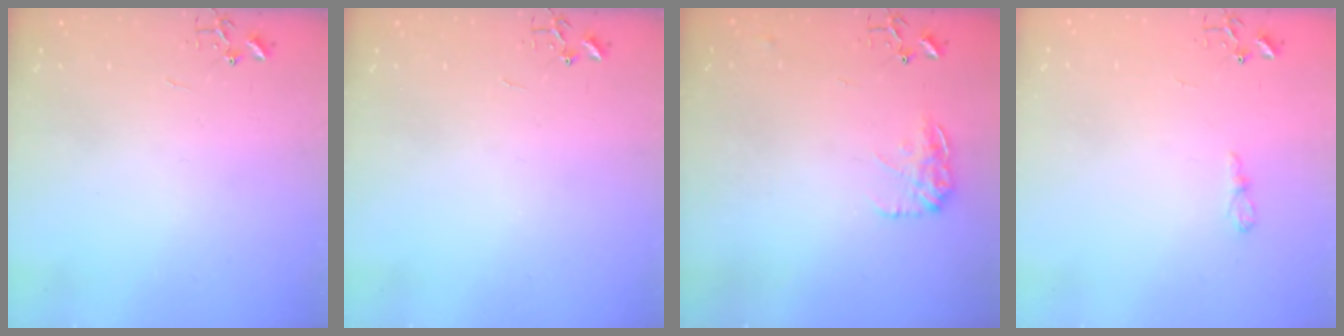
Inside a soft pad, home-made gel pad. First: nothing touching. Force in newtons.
{"total": 0.0}
{"total": 10.8, "press": 10.7, "slide": 0.6}
{"total": 5.7, "press": 5.7, "slide": 0.3}